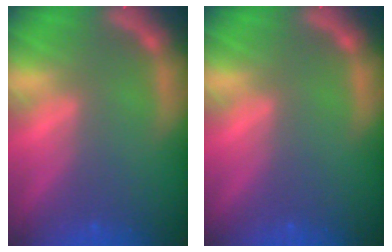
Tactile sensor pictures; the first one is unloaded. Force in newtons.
{"total": 0.0}